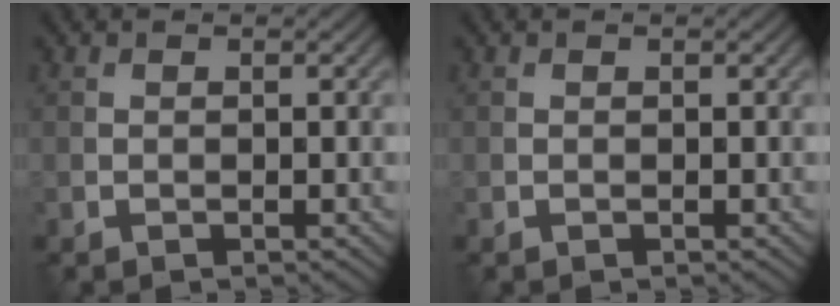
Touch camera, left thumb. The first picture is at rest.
{"total": 0.0}